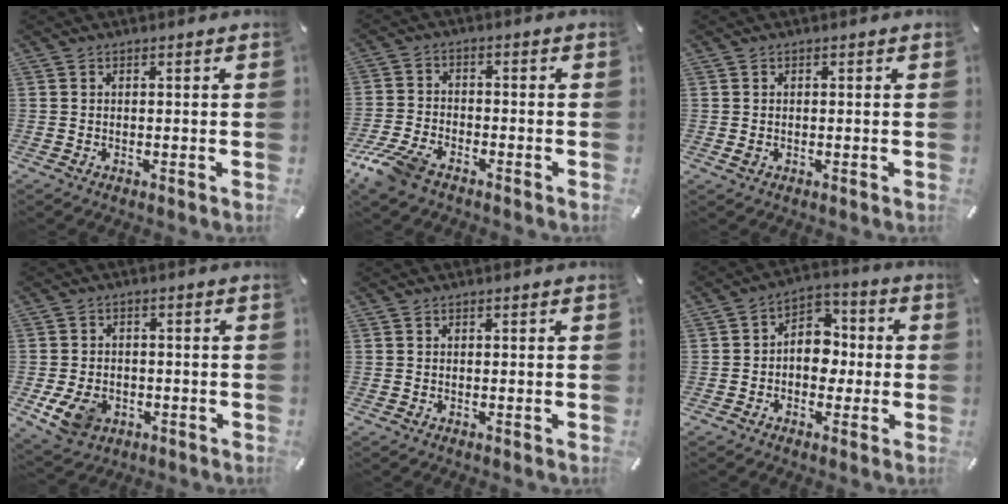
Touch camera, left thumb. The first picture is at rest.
{"total": 7.7, "force": [-5.6, 3.6, 4.0], "torque": [-0.098, 0.016, -0.111]}
{"total": 0.8, "force": [-0.1, 0.6, 0.5], "torque": [-0.002, -0.002, -0.003]}
{"total": 7.9, "force": [-2.5, 6.2, 4.3], "torque": [-0.084, 0.006, -0.047]}
{"total": 0.0}
{"total": 7.4, "force": [-1.4, 6.1, 3.9], "torque": [-0.059, 0.013, -0.028]}